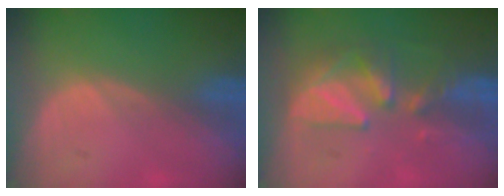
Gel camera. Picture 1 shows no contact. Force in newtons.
{"total": 7.6, "press": 7.3, "slide": 1.8}